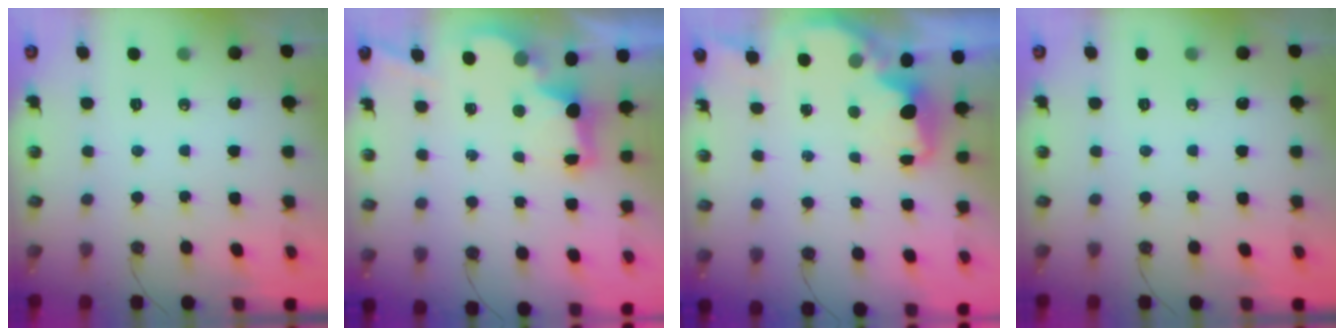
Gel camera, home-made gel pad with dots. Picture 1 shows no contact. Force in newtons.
{"total": 2.9, "press": 2.7, "slide": 0.9}
{"total": 2.2, "press": 2.0, "slide": 0.8}
{"total": 0.0}